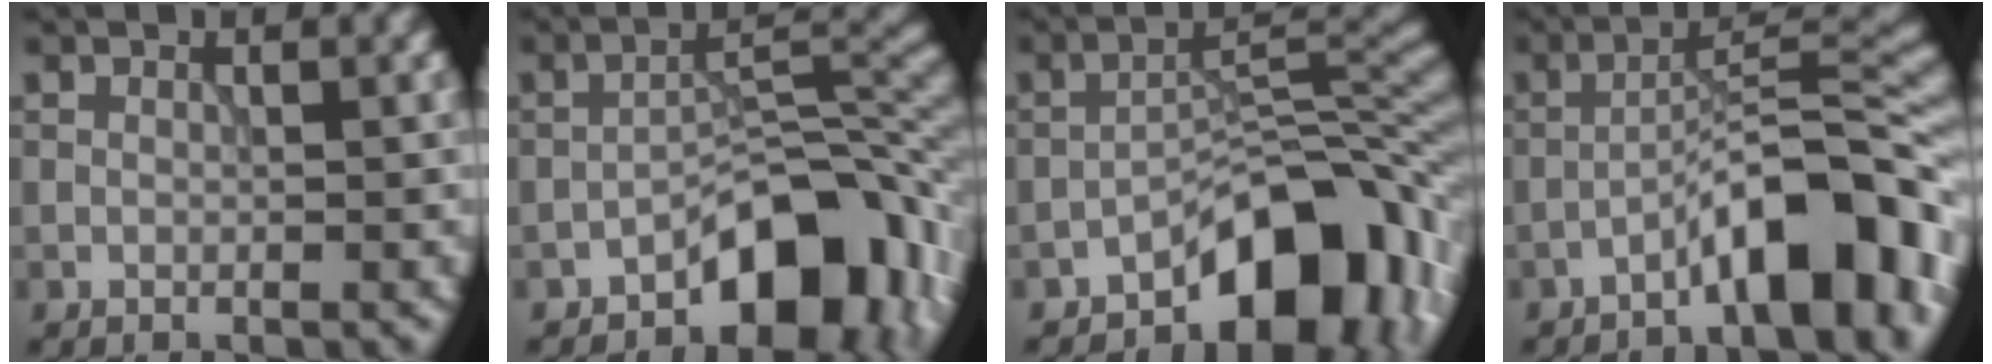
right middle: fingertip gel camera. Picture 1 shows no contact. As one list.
[{"total": 8.7, "force": [-4.8, 4.1, 6.0], "torque": [-0.065, 0.017, -0.082]}, {"total": 9.6, "force": [-5.5, 4.3, 6.5], "torque": [-0.072, 0.017, -0.099]}, {"total": 9.5, "force": [-5.3, 2.3, 7.6], "torque": [-0.106, 0.029, -0.089]}]